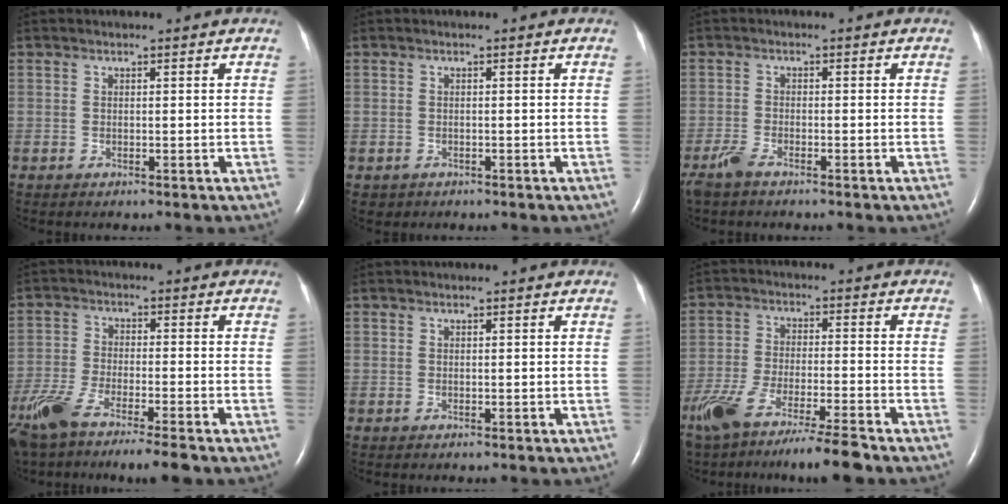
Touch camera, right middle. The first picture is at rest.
{"total": 0.8, "force": [-0.4, 0.7, 0.0], "torque": [-0.005, 0.003, -0.003]}
{"total": 2.8, "force": [-2.2, 0.5, 1.6], "torque": [-0.047, -0.007, -0.045]}
{"total": 12.3, "force": [-9.3, 1.0, 8.1], "torque": [-0.162, -0.027, -0.161]}
{"total": 0.0}
{"total": 13.4, "force": [-10.5, 0.5, 8.3], "torque": [-0.158, -0.037, -0.181]}